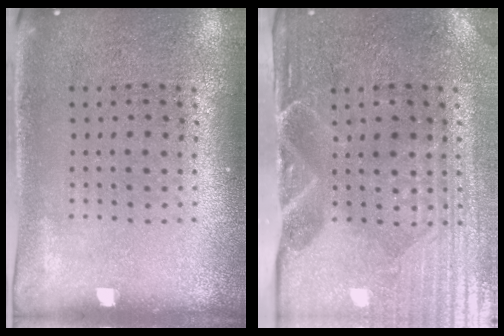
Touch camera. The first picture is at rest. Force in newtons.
{"total": 4.7, "press": 4.1, "slide": 2.4}